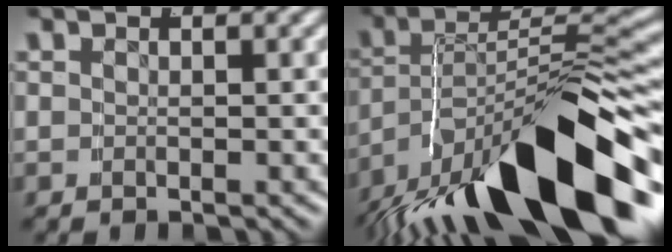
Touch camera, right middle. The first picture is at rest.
{"total": 15.4, "force": [-8.0, 6.3, 11.6], "torque": [-0.193, -0.010, -0.116]}